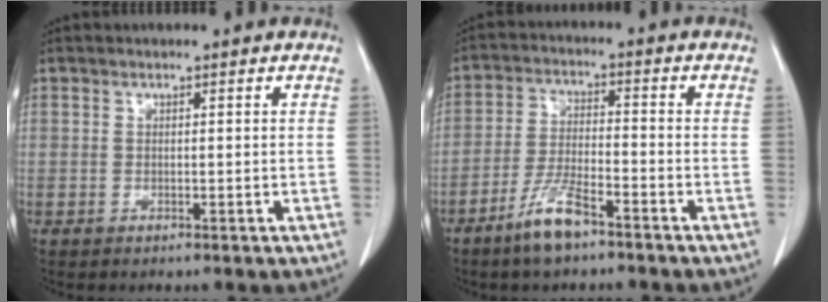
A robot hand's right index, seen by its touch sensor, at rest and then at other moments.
{"total": 7.0, "force": [-4.9, 1.3, 4.8], "torque": [-0.101, -0.008, -0.096]}